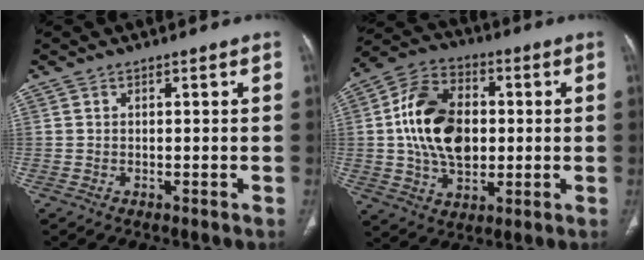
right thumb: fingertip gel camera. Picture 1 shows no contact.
{"total": 17.2, "force": [0.8, 11.6, 12.6], "torque": [-0.205, 0.016, 0.014]}